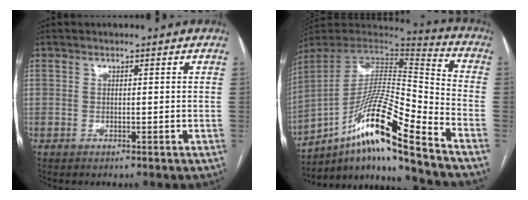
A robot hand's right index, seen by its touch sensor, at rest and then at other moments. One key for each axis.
{"total": 18.7, "fx": -12.2, "fy": 0.2, "fz": 14.3, "tx": -0.267, "ty": 0.006, "tz": -0.217}